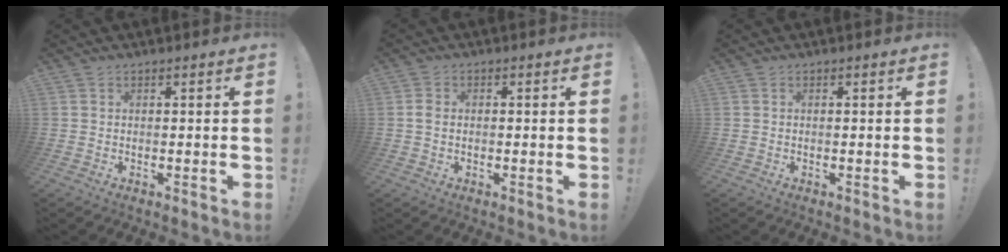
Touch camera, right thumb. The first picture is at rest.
{"total": 2.4, "force": [-0.3, 1.6, 1.7], "torque": [-0.023, 0.006, -0.007]}
{"total": 0.0}